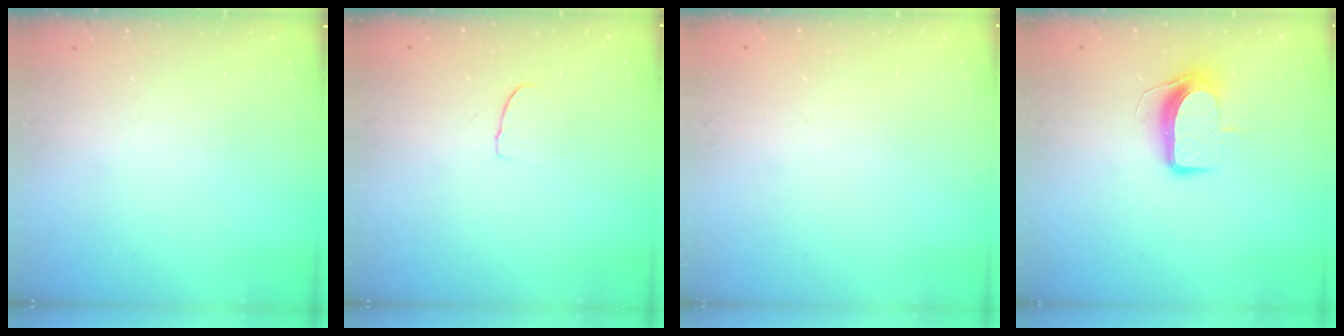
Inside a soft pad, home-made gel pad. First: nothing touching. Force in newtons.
{"total": 3.3, "press": 3.3, "slide": 0.3}
{"total": 0.0}
{"total": 9.2, "press": 9.2, "slide": 0.7}